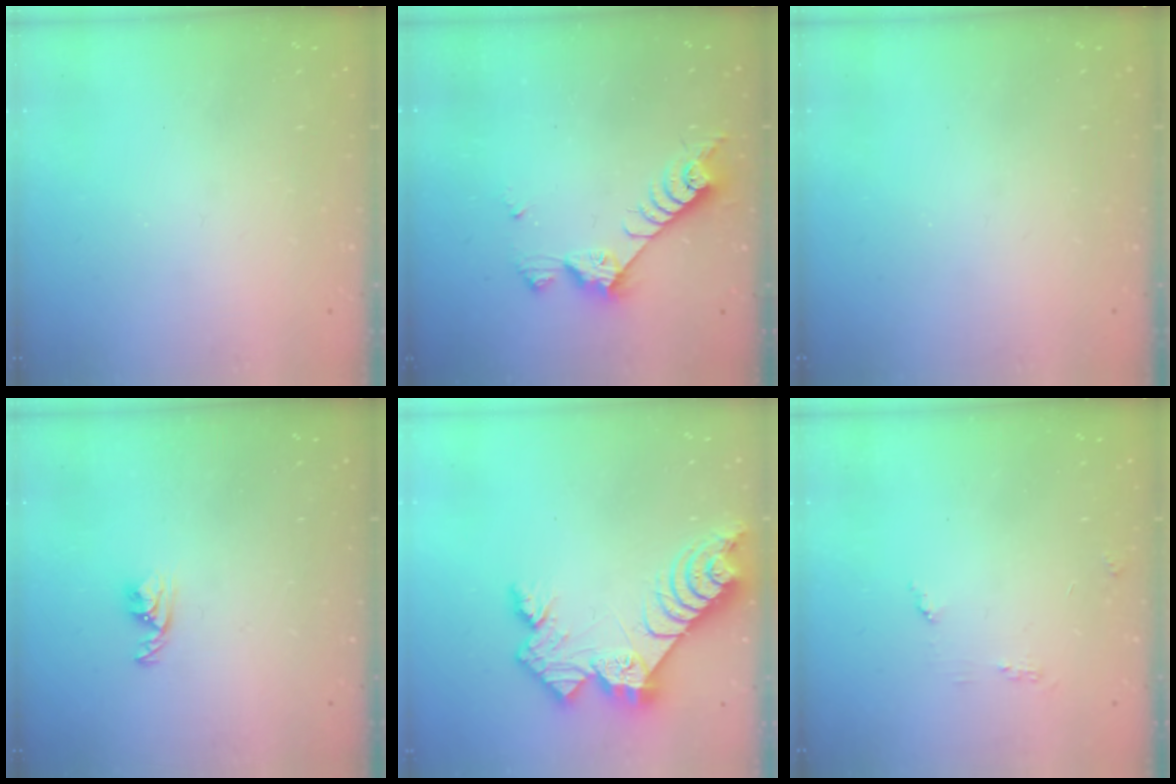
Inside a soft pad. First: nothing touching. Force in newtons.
{"total": 7.9, "press": 7.8, "slide": 1.3}
{"total": 0.0}
{"total": 4.3, "press": 4.2, "slide": 0.8}
{"total": 11.2, "press": 11.2, "slide": 0.8}
{"total": 3.9, "press": 3.9, "slide": 0.3}